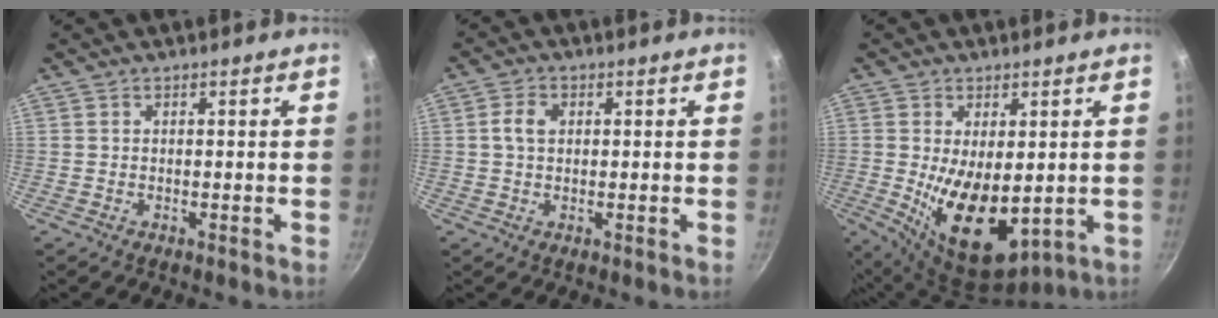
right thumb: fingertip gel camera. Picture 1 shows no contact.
{"total": 3.7, "force": [0.6, 2.6, 2.5], "torque": [-0.040, 0.007, 0.008]}
{"total": 13.2, "force": [-0.5, 6.9, 11.2], "torque": [-0.175, -0.030, 0.013]}